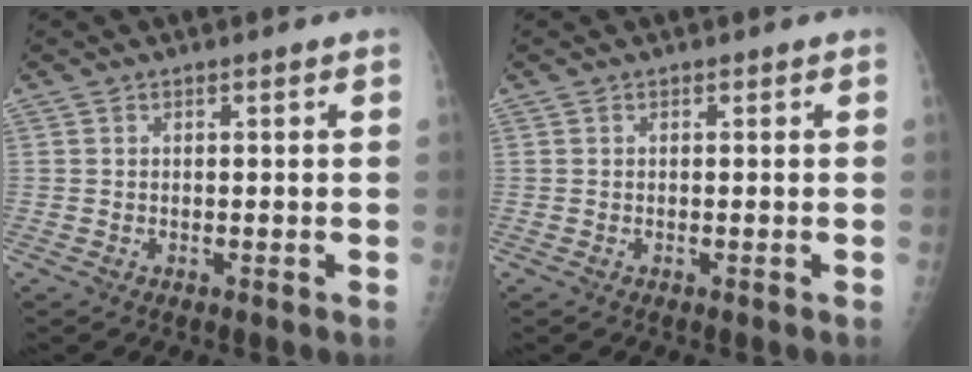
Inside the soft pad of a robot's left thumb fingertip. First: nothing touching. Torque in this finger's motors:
{"motor_torque": [0.03, 0.03, 0.00, 0.00, 0.00]}